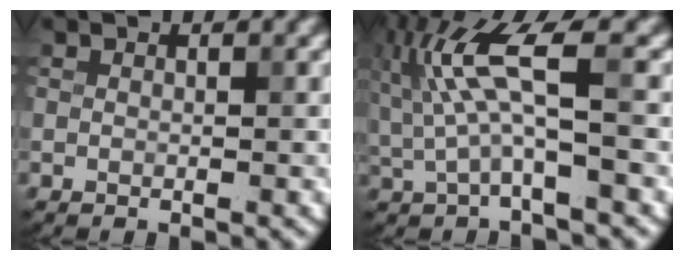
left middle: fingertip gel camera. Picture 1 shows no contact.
{"total": 6.2, "force": [0.9, 1.2, 6.0], "torque": [-0.134, 0.012, 0.015]}